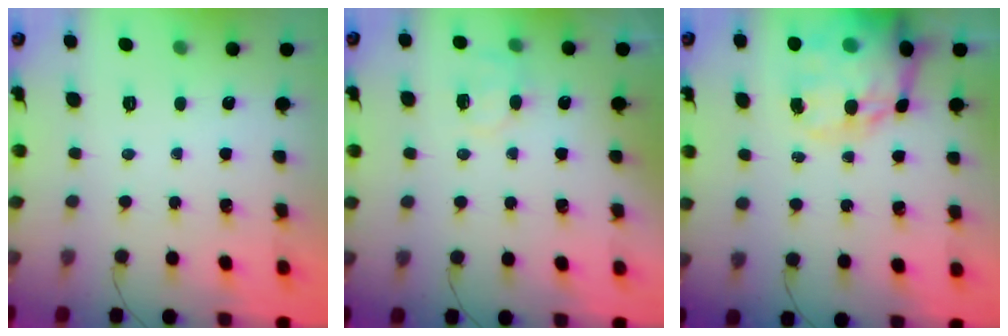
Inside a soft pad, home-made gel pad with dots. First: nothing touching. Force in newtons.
{"total": 6.1, "press": 6.0, "slide": 1.2}
{"total": 21.5, "press": 20.9, "slide": 5.0}